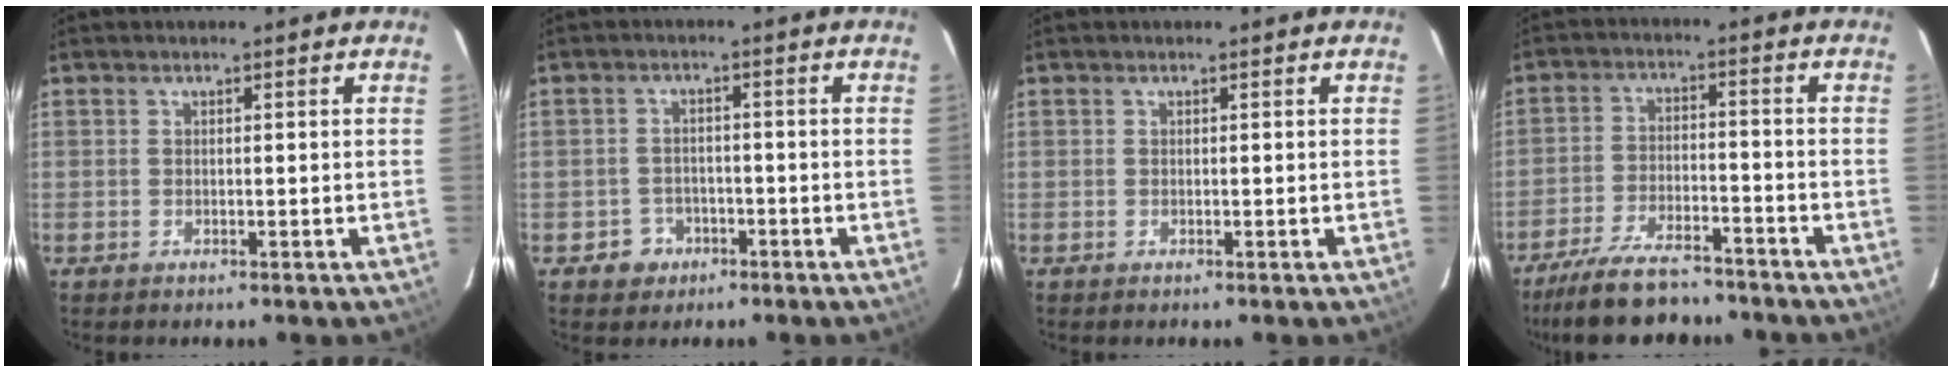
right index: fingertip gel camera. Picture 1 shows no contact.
{"total": 4.3, "force": [-2.1, 3.7, 0.3], "torque": [-0.019, 0.016, -0.031]}
{"total": 0.0}
{"total": 15.0, "force": [-12.8, 4.6, 6.4], "torque": [-0.149, -0.008, -0.206]}